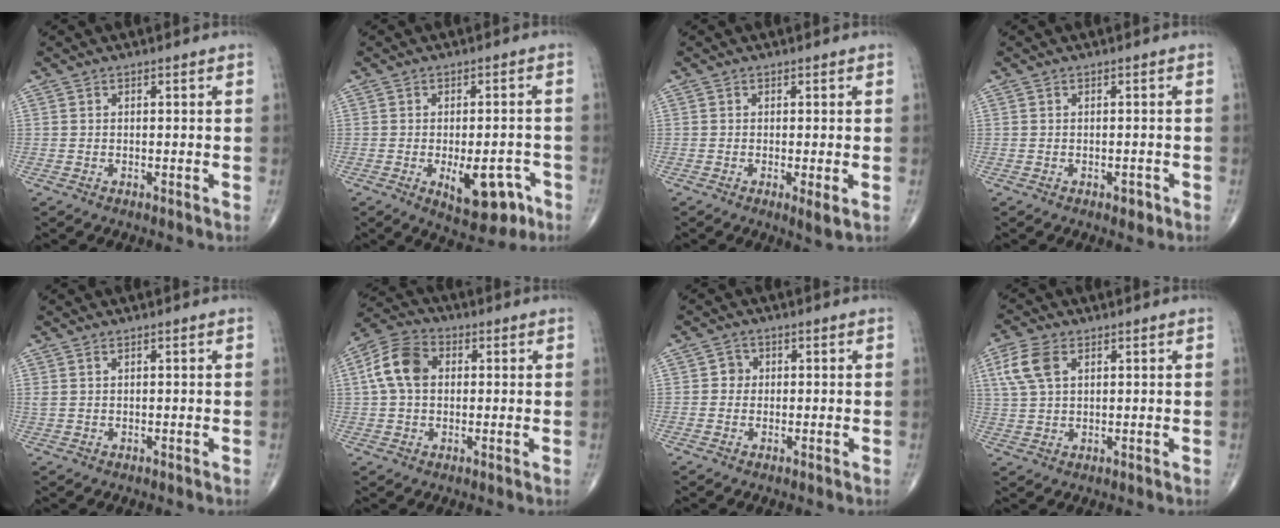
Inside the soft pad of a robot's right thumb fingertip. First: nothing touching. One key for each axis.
{"total": 9.5, "fx": -3.7, "fy": 4.6, "fz": 7.5, "tx": -0.083, "ty": 0.011, "tz": -0.041}
{"total": 2.4, "fx": -0.5, "fy": 0.3, "fz": 2.4, "tx": -0.044, "ty": -0.011, "tz": -0.010}
{"total": 1.4, "fx": -0.7, "fy": 0.8, "fz": 0.9, "tx": -0.005, "ty": 0.001, "tz": -0.010}
{"total": 1.1, "fx": 0.7, "fy": 0.4, "fz": 0.7, "tx": -0.019, "ty": 0.007, "tz": 0.019}
{"total": 9.3, "fx": 1.4, "fy": 6.6, "fz": 6.5, "tx": -0.123, "ty": 0.022, "tz": 0.018}
{"total": 1.9, "fx": 0.1, "fy": 1.8, "fz": 0.6, "tx": 0.003, "ty": 0.005, "tz": -0.004}
{"total": 6.8, "fx": 2.6, "fy": 3.9, "fz": 4.9, "tx": -0.112, "ty": 0.005, "tz": 0.055}